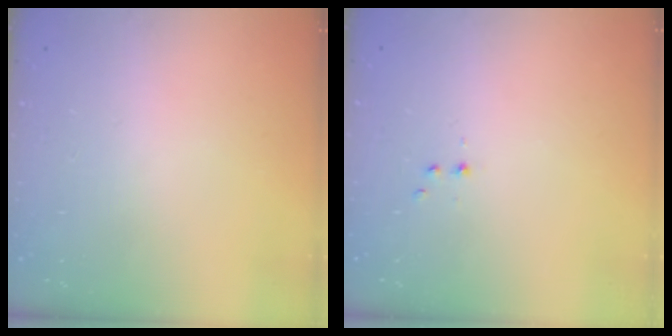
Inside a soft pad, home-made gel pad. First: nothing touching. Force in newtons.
{"total": 2.2, "press": 1.9, "slide": 1.0}